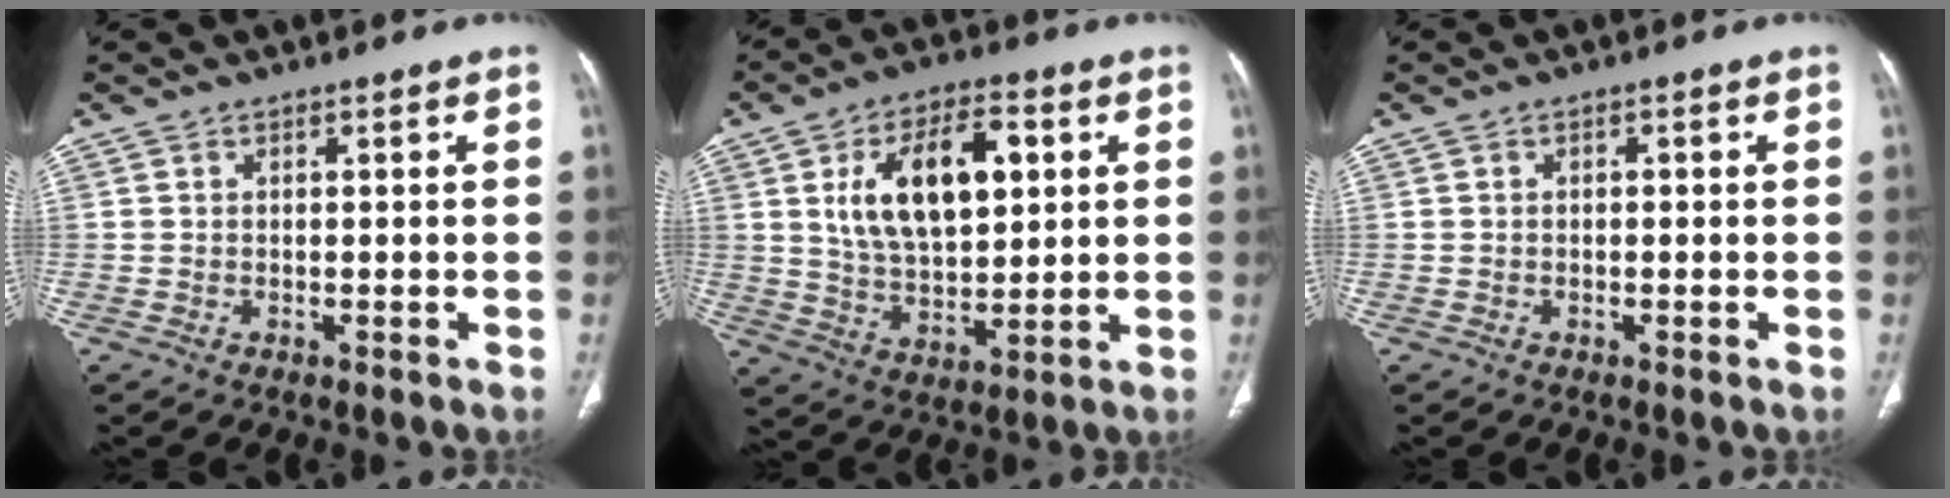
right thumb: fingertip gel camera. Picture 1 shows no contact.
{"total": 16.5, "force": [4.4, 8.8, 13.2], "torque": [-0.200, -0.003, 0.081]}
{"total": 0.5, "force": [-0.1, 0.3, 0.4], "torque": [-0.002, 0.001, -0.002]}